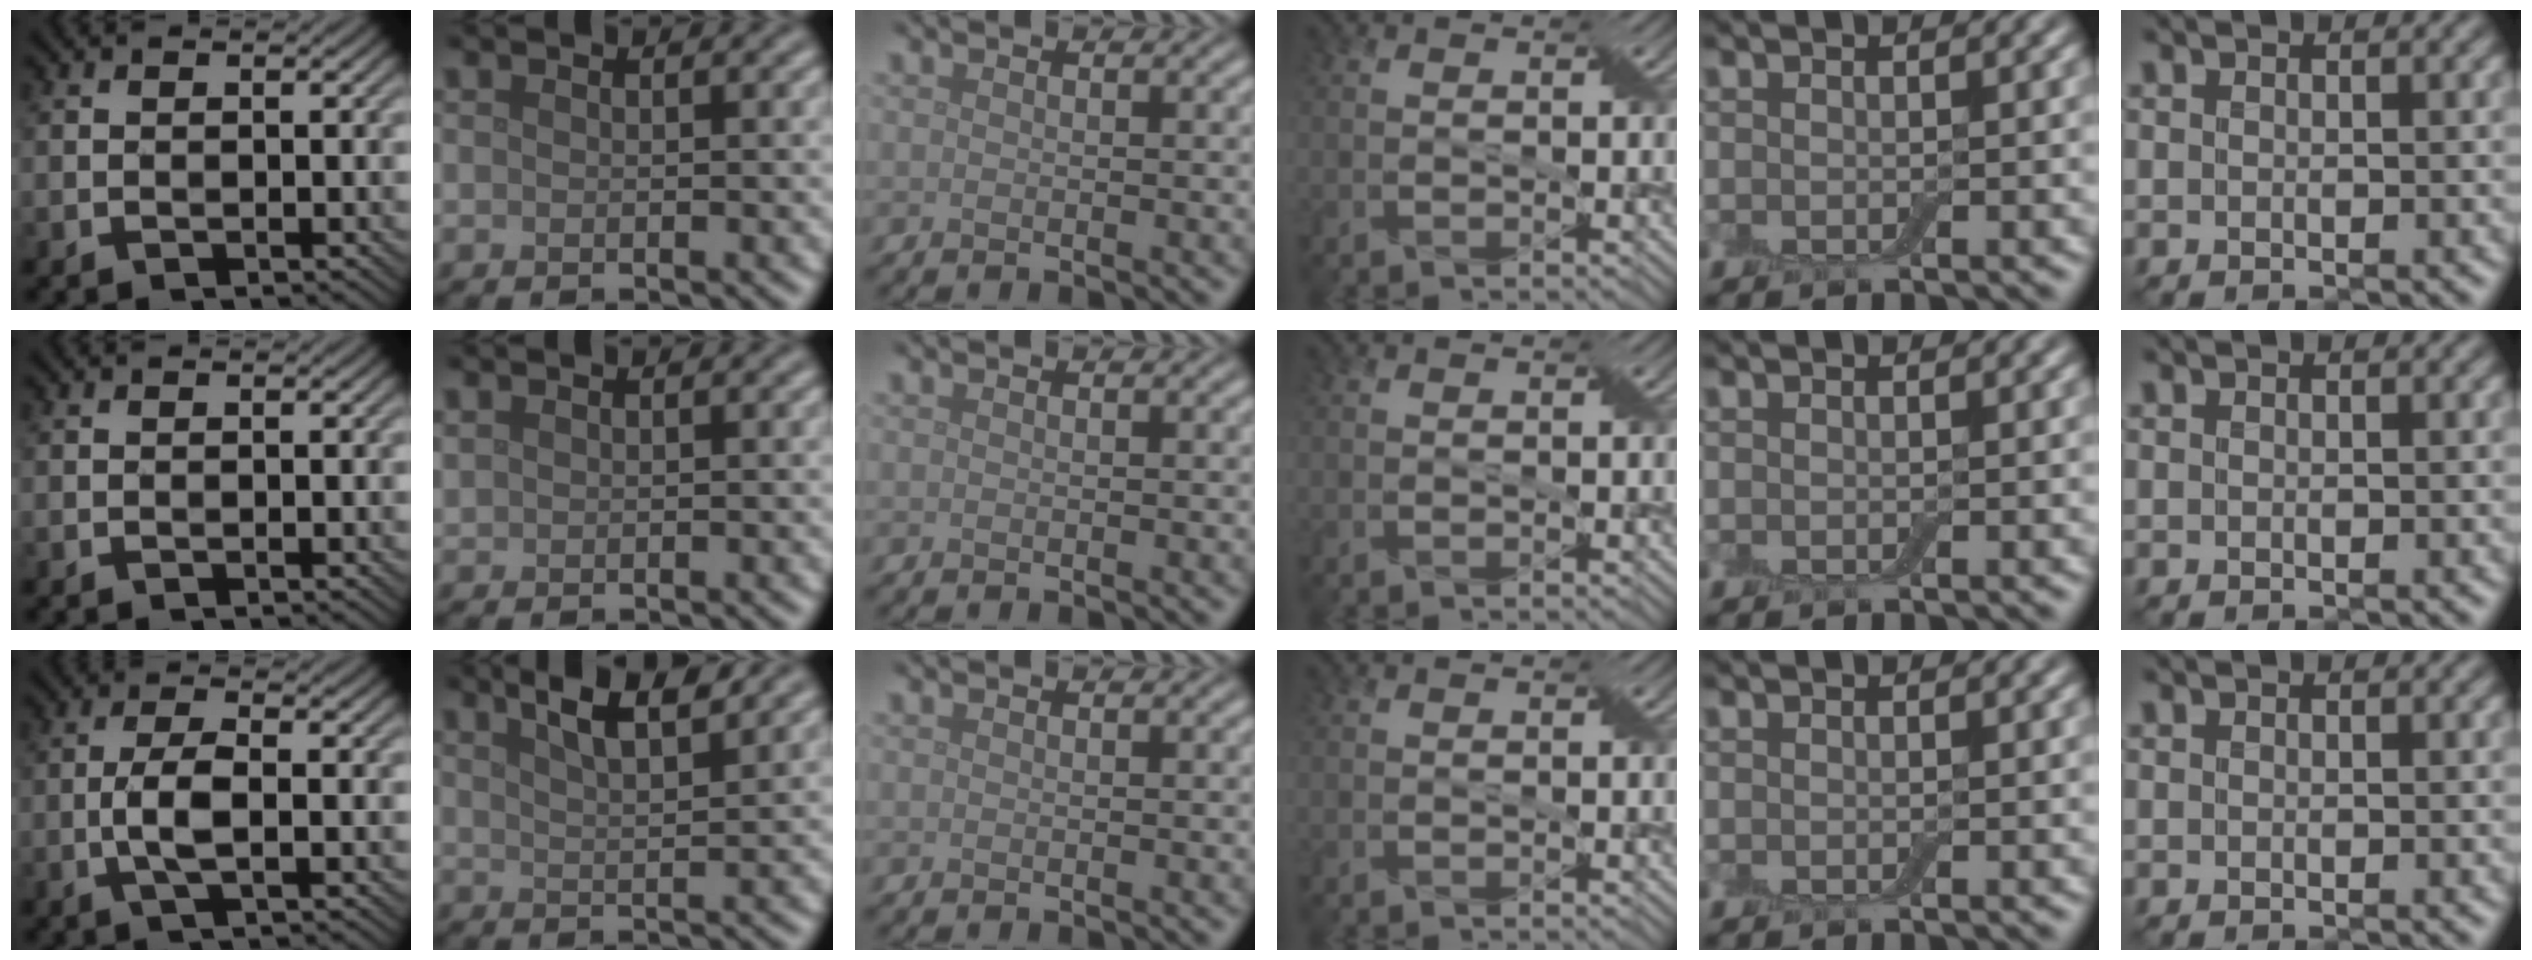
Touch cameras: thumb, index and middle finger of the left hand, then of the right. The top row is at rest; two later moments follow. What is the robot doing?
{"motion": "shake", "object": "box of matches"}